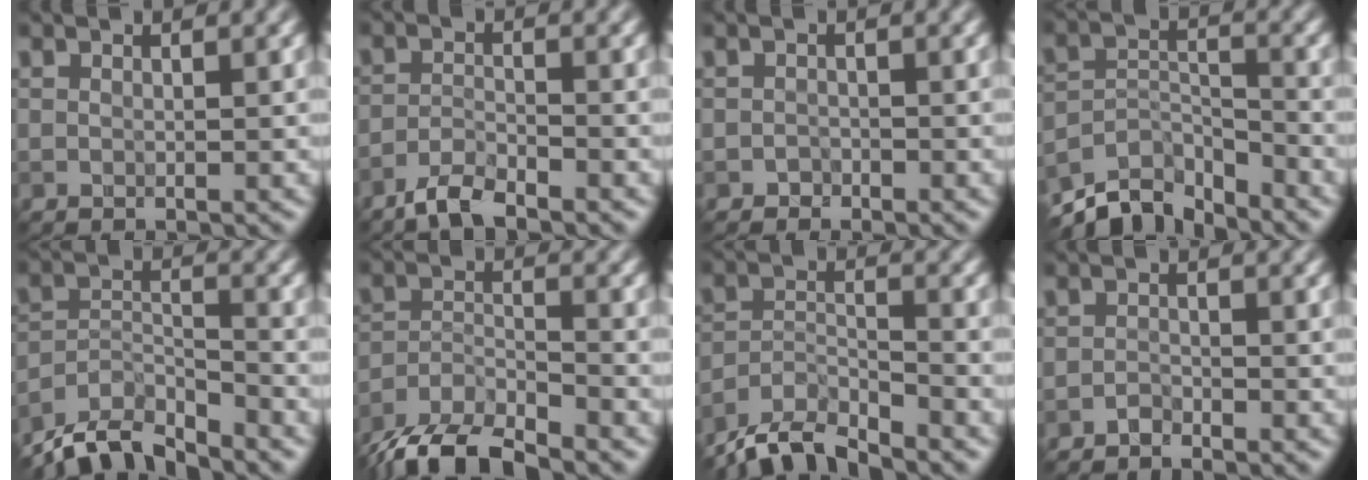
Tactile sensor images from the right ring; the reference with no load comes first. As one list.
[{"total": 3.2, "force": [-3.1, 0.4, 1.0], "torque": [-0.021, 0.001, -0.062]}, {"total": 1.3, "force": [-1.1, 0.3, -0.6], "torque": [0.014, 0.002, -0.012]}, {"total": 6.4, "force": [-5.8, 2.2, 1.8], "torque": [-0.032, -0.009, -0.105]}, {"total": 6.7, "force": [-6.3, 1.4, 1.7], "torque": [-0.033, -0.010, -0.115]}, {"total": 8.3, "force": [-7.5, 2.1, 2.9], "torque": [-0.059, -0.009, -0.132]}, {"total": 6.1, "force": [-5.9, 1.0, 1.4], "torque": [-0.028, -0.008, -0.108]}, {"total": 1.4, "force": [-1.3, 0.1, -0.4], "torque": [0.009, 0.004, -0.020]}]